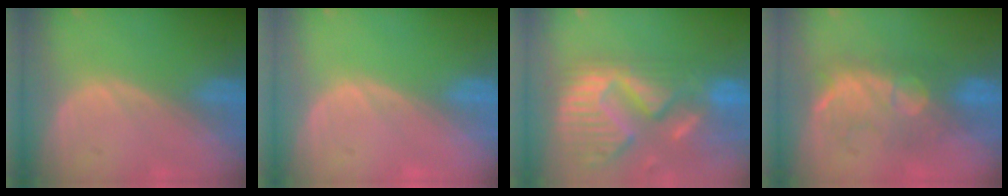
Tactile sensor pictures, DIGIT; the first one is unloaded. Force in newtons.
{"total": 0.0}
{"total": 14.2, "press": 11.8, "slide": 7.8}
{"total": 8.0, "press": 7.9, "slide": 0.7}